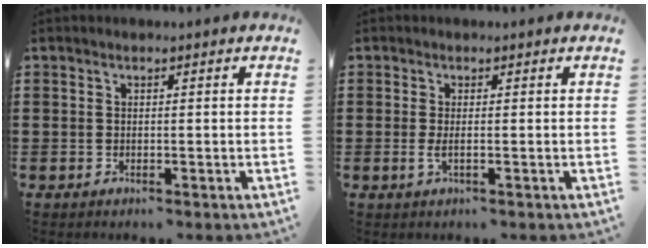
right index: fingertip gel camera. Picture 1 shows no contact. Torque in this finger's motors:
{"motor_torque": [0.06, -0.05, 0.06, 0.02]}